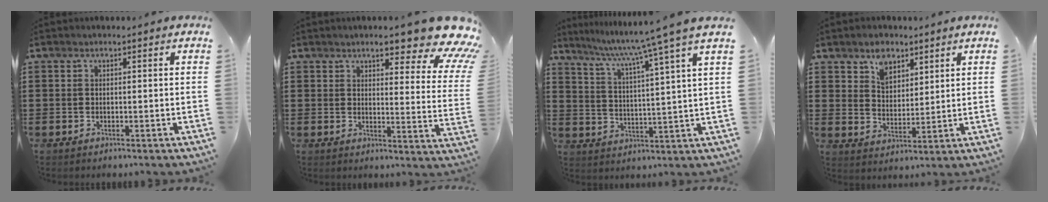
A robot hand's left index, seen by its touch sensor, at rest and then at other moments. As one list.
[{"total": 9.8, "force": [7.3, 2.0, 6.2], "torque": [-0.093, -0.040, 0.121]}, {"total": 8.3, "force": [6.7, -1.7, 4.6], "torque": [-0.115, -0.040, 0.103]}, {"total": 5.4, "force": [3.9, 3.3, 1.7], "torque": [-0.030, -0.001, 0.072]}]